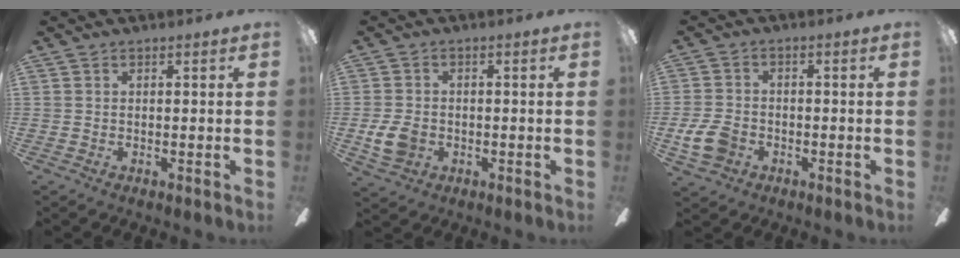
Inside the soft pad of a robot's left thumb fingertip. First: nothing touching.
{"total": 6.5, "force": [-1.5, 5.0, 3.9], "torque": [-0.083, 0.007, -0.027]}
{"total": 7.5, "force": [-2.9, 5.5, 4.3], "torque": [-0.107, 0.014, -0.054]}